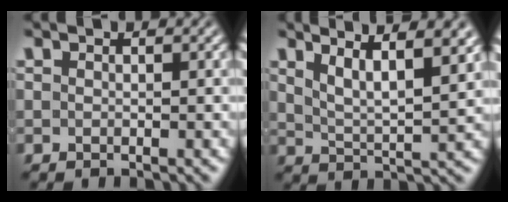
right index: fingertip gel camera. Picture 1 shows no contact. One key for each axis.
{"total": 5.7, "fx": 3.1, "fy": 2.0, "fz": 4.3, "tx": -0.058, "ty": -0.002, "tz": 0.050}